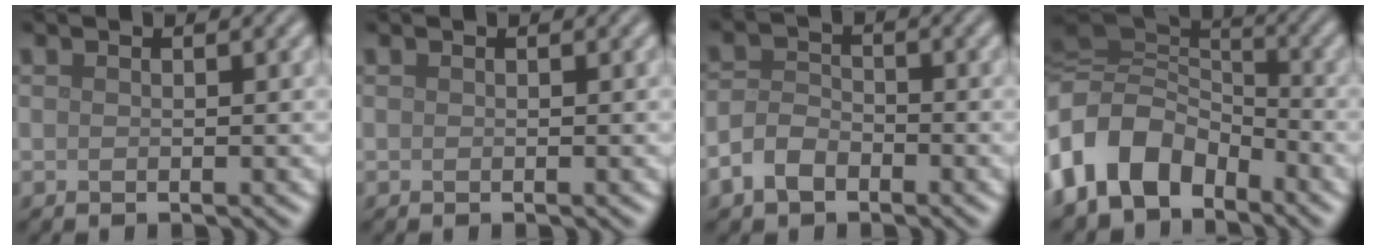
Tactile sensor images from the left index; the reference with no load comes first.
{"total": 0.0}
{"total": 3.3, "force": [-2.0, 2.0, 1.7], "torque": [-0.032, 0.003, -0.047]}
{"total": 10.3, "force": [-4.6, 6.9, 6.1], "torque": [-0.125, -0.008, -0.093]}